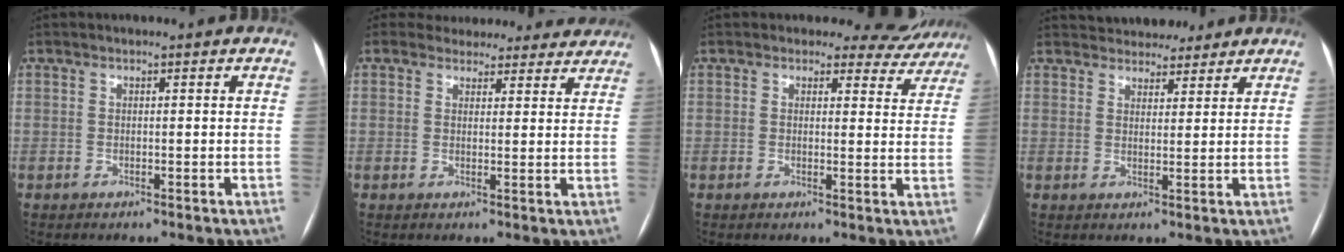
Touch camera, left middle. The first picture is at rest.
{"total": 15.5, "force": [14.3, 5.6, 2.1], "torque": [-0.013, 0.010, 0.162]}
{"total": 7.1, "force": [6.5, 2.9, -0.2], "torque": [0.034, -0.009, 0.045]}
{"total": 9.1, "force": [8.3, 3.4, 1.7], "torque": [-0.012, 0.017, 0.111]}